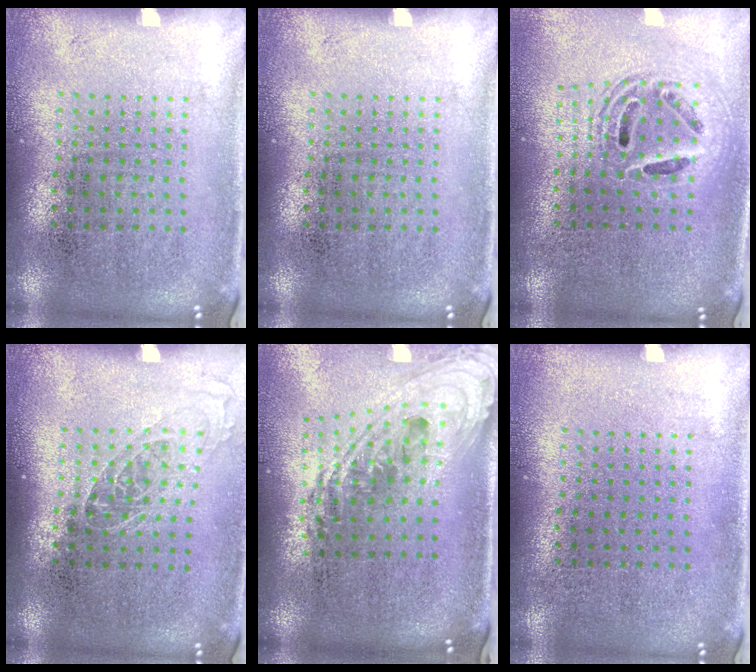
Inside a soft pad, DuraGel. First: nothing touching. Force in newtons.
{"total": 0.0}
{"total": 1.8, "press": 1.5, "slide": 1.0}
{"total": 1.0, "press": 0.9, "slide": 0.5}
{"total": 2.3, "press": 1.7, "slide": 1.6}
{"total": 0.0}